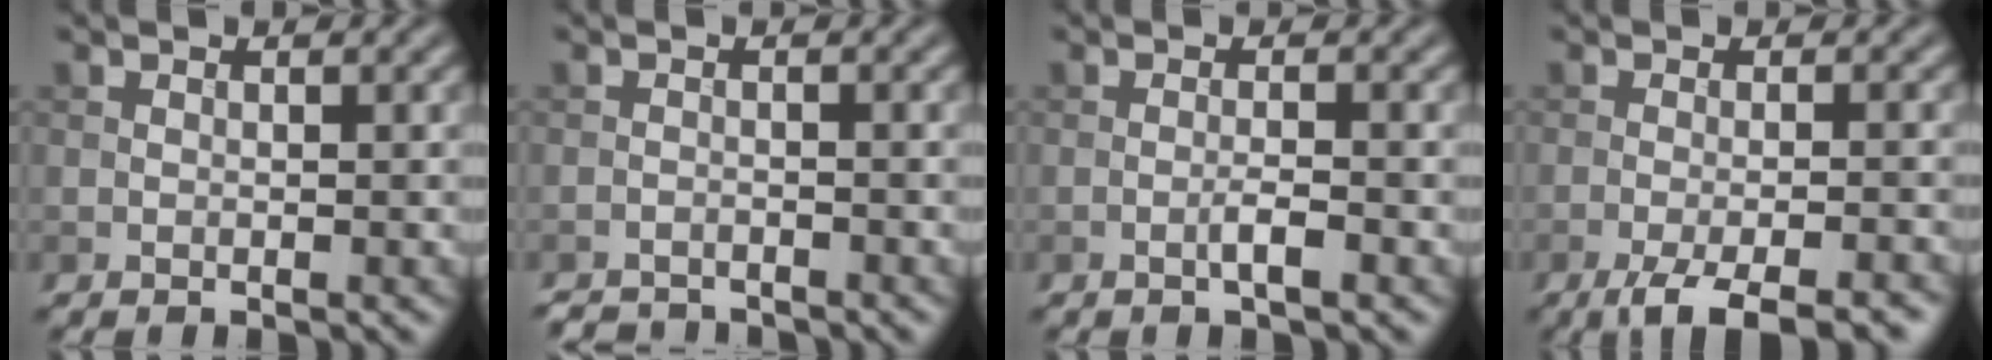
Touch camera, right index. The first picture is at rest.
{"total": 2.9, "force": [-2.8, 0.3, 0.3], "torque": [-0.009, -0.007, -0.049]}
{"total": 1.6, "force": [-0.7, 0.1, 1.4], "torque": [-0.025, 0.003, -0.016]}
{"total": 5.6, "force": [-3.7, 1.2, 4.0], "torque": [-0.058, -0.004, -0.063]}